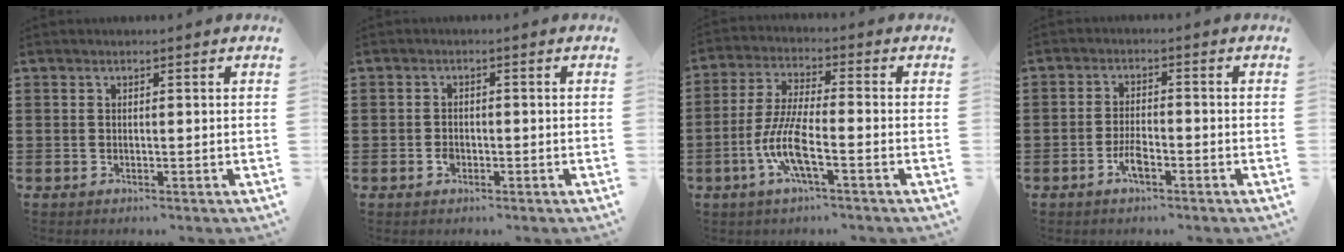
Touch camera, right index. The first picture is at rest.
{"total": 1.6, "force": [-0.7, 1.1, 0.9], "torque": [-0.019, 0.000, -0.014]}
{"total": 8.6, "force": [-3.4, 1.8, 7.7], "torque": [-0.174, -0.014, -0.069]}
{"total": 3.6, "force": [-1.9, 1.3, 2.8], "torque": [-0.062, -0.001, -0.038]}